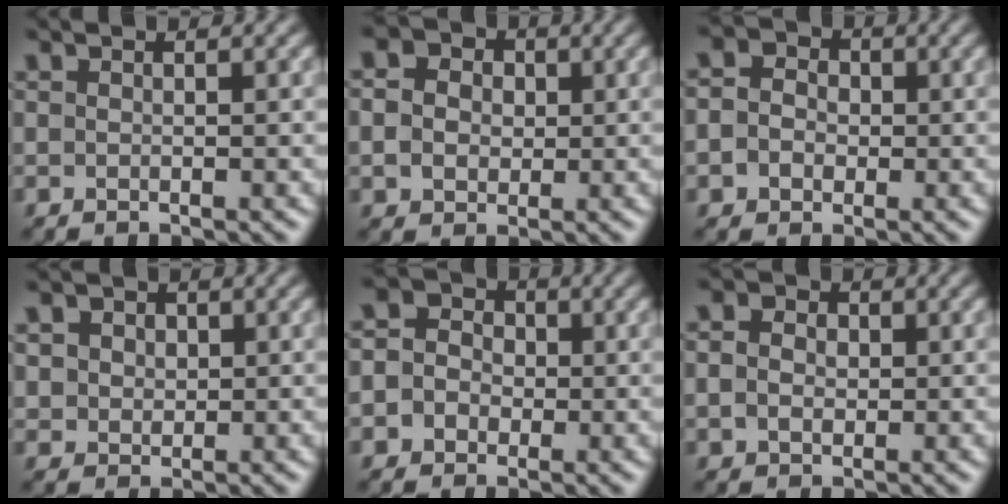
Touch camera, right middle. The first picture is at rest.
{"total": 5.6, "force": [1.6, 4.5, 2.9], "torque": [-0.058, 0.027, 0.000]}
{"total": 4.2, "force": [0.2, 3.7, 2.1], "torque": [-0.020, 0.013, -0.024]}
{"total": 3.9, "force": [1.7, 3.0, 1.7], "torque": [-0.040, 0.011, 0.025]}
{"total": 5.4, "force": [-0.6, 4.9, 2.0], "torque": [-0.022, 0.020, -0.038]}
{"total": 3.5, "force": [0.7, 2.8, 2.0], "torque": [-0.034, 0.016, -0.011]}